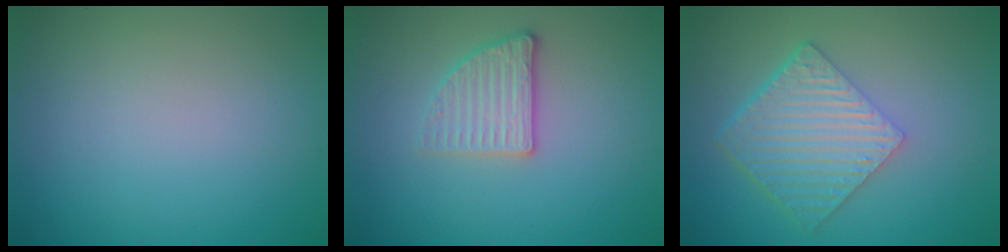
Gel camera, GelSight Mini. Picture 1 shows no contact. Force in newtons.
{"total": 2.7, "press": 2.4, "slide": 1.1}
{"total": 6.0, "press": 4.2, "slide": 4.2}